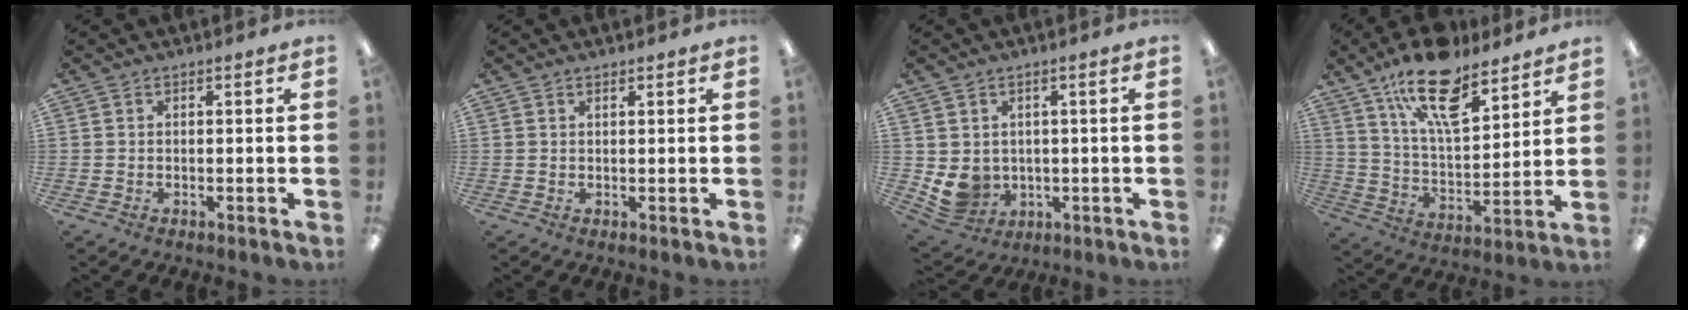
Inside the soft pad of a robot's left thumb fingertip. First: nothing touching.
{"total": 0.7, "force": [0.7, 0.1, 0.2], "torque": [-0.005, 0.000, 0.013]}
{"total": 6.3, "force": [0.8, 5.8, 2.2], "torque": [-0.071, -0.010, 0.022]}
{"total": 18.5, "force": [12.4, 7.6, 11.5], "torque": [-0.191, -0.059, 0.212]}